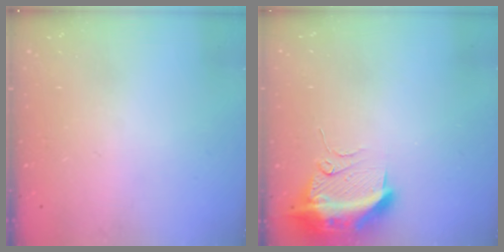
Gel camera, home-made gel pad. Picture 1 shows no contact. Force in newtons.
{"total": 12.1, "press": 12.1, "slide": 1.3}